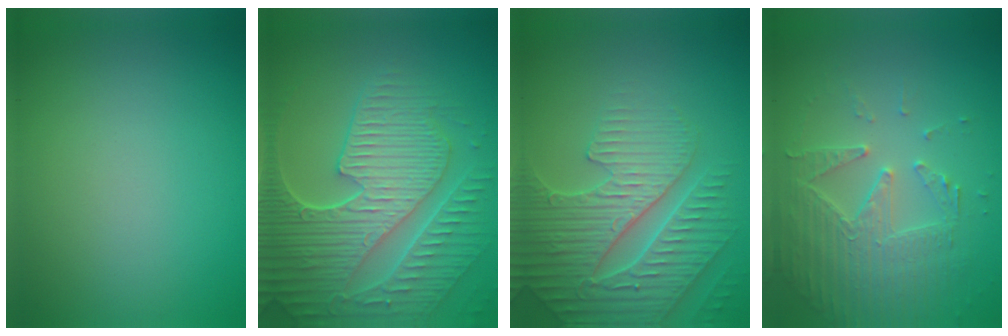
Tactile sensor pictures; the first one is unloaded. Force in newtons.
{"total": 8.8, "press": 6.4, "slide": 6.0}
{"total": 5.3, "press": 5.1, "slide": 1.4}
{"total": 4.1, "press": 3.9, "slide": 1.4}